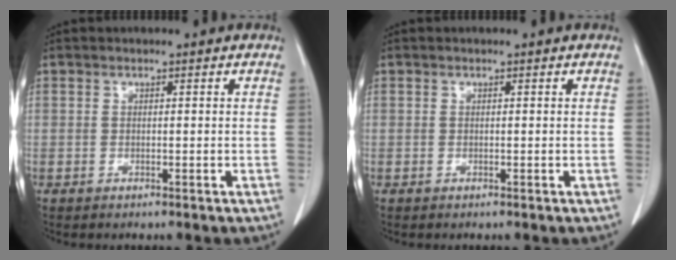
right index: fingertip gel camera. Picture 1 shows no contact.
{"total": 0.0}